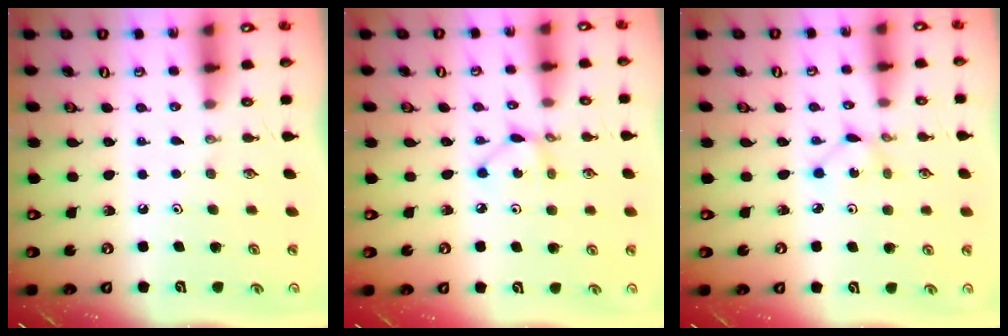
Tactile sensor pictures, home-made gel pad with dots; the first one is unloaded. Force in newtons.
{"total": 3.4, "press": 3.4, "slide": 0.1}
{"total": 1.3, "press": 1.3, "slide": 0.1}